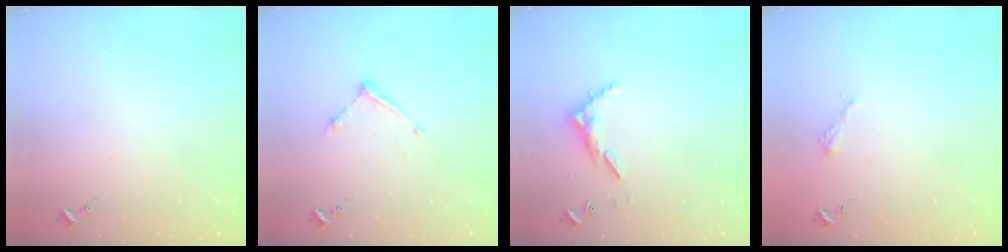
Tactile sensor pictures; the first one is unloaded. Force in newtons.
{"total": 8.6, "press": 8.6, "slide": 0.5}
{"total": 6.3, "press": 6.3, "slide": 0.5}
{"total": 2.2, "press": 2.2, "slide": 0.3}